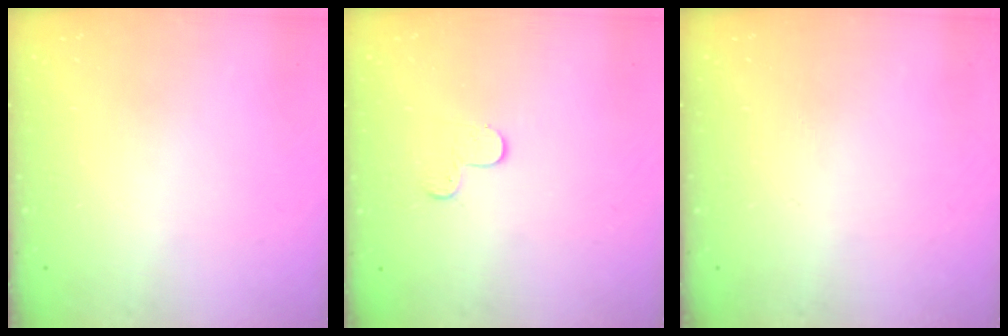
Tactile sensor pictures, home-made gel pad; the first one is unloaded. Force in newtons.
{"total": 3.6, "press": 3.6, "slide": 0.4}
{"total": 0.0}